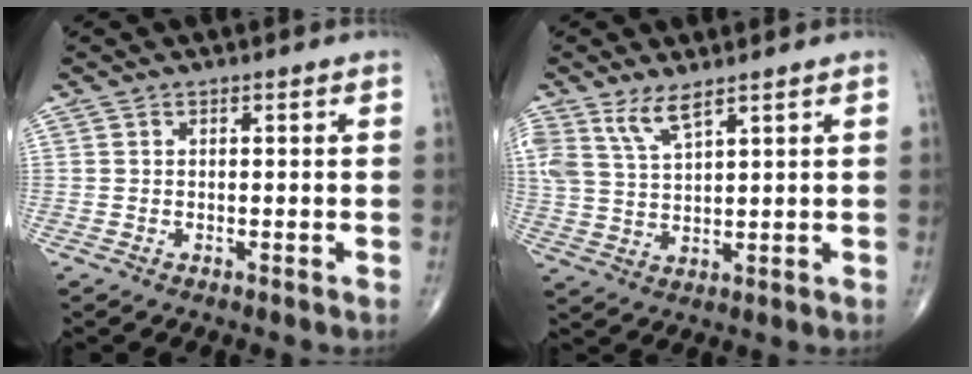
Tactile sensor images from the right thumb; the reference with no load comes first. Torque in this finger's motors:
{"motor_torque": [-0.04, 0.17, 0.67, 0.66, 0.09]}